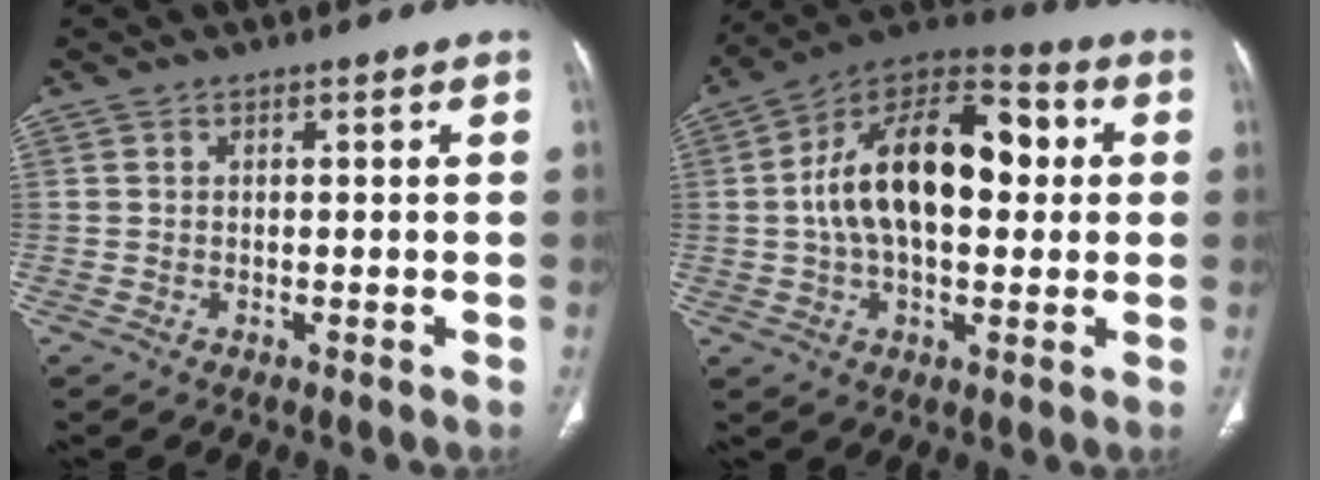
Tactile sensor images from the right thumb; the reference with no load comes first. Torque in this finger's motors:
{"motor_torque": [-1.11, 1.79, 1.73, -0.17, 0.48]}